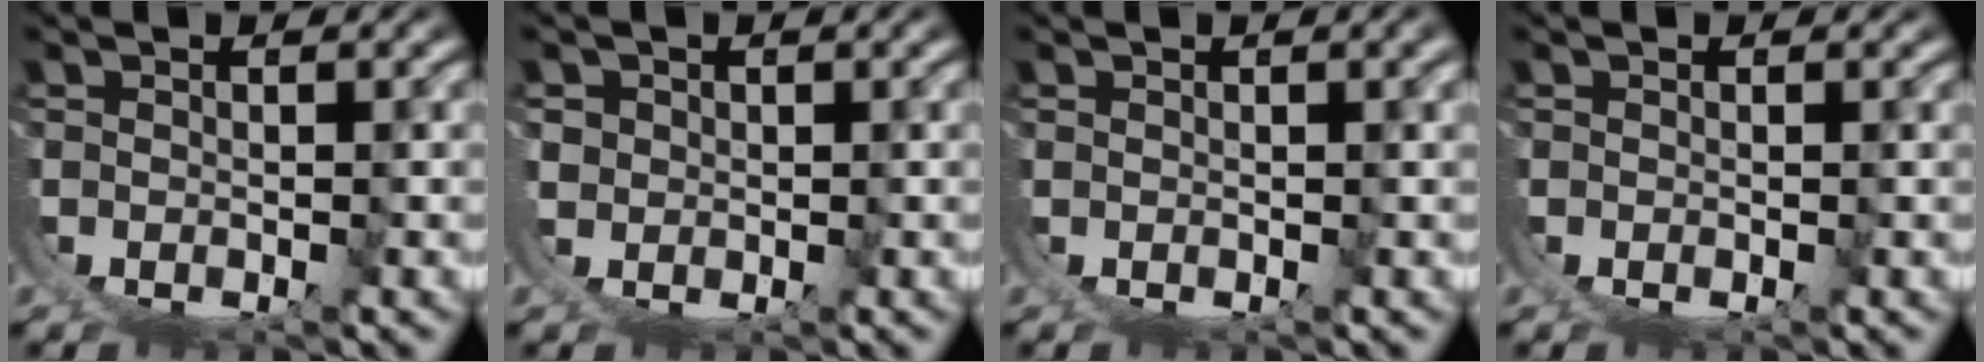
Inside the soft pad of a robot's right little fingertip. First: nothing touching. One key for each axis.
{"total": 3.0, "fx": 0.7, "fy": 2.9, "fz": 0.7, "tx": -0.032, "ty": 0.001, "tz": 0.009}
{"total": 0.6, "fx": 0.3, "fy": -0.5, "fz": 0.3, "tx": 0.002, "ty": 0.006, "tz": 0.005}
{"total": 0.0}